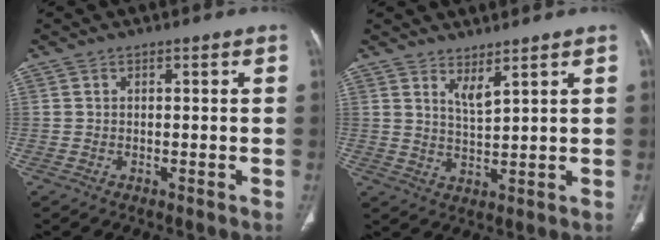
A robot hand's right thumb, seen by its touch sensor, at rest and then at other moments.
{"total": 3.4, "force": [2.7, 0.4, 2.1], "torque": [-0.037, -0.033, 0.057]}